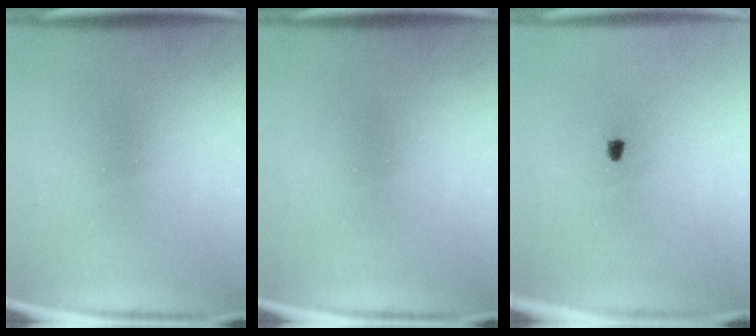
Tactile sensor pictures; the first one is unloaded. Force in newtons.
{"total": 0.0}
{"total": 1.0}